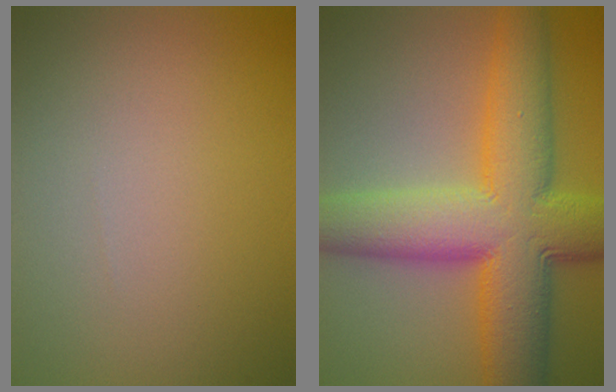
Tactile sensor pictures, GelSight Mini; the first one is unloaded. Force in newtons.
{"total": 12.3, "press": 12.3, "slide": 0.2}